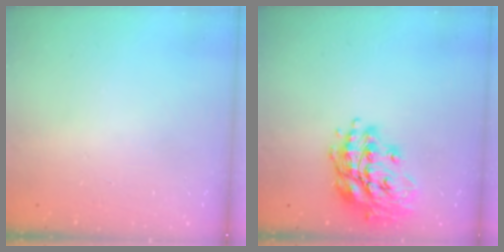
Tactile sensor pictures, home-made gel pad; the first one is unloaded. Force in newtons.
{"total": 16.1, "press": 15.9, "slide": 2.1}